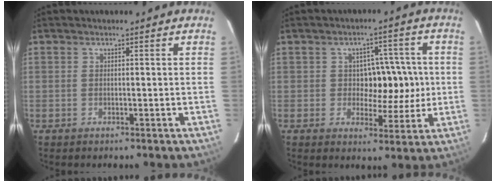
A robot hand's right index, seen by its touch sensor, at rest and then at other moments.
{"total": 7.1, "force": [0.1, 4.7, 5.3], "torque": [-0.063, 0.024, 0.010]}